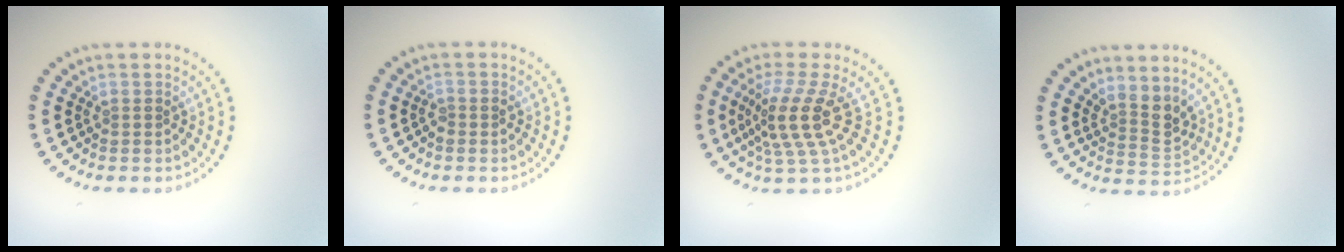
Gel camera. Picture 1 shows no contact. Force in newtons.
{"total": 0.8, "press": 0.8, "slide": 0.2}
{"total": 4.3, "press": 3.1, "slide": 3.0}
{"total": 2.7, "press": 2.0, "slide": 1.8}